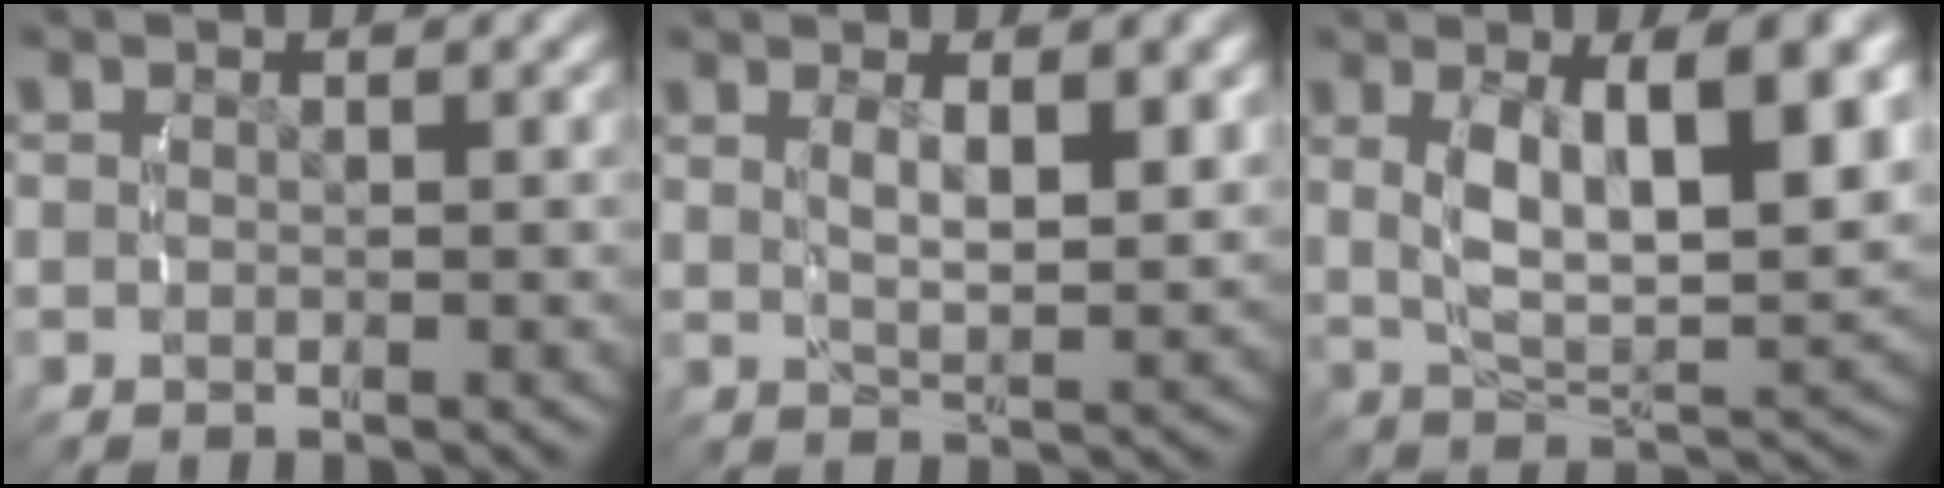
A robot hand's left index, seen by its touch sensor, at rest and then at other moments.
{"total": 3.4, "force": [1.1, 0.5, 3.1], "torque": [-0.054, -0.009, 0.030]}
{"total": 8.9, "force": [0.7, 4.1, 7.8], "torque": [-0.138, -0.011, 0.025]}